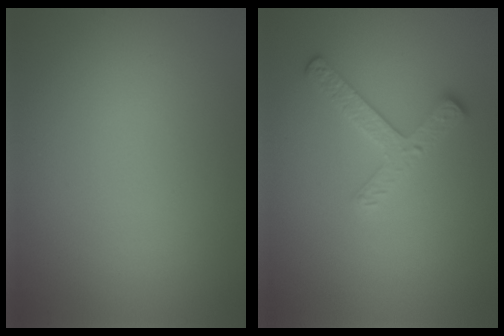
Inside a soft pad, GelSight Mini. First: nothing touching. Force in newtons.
{"total": 2.5, "press": 2.4, "slide": 0.8}